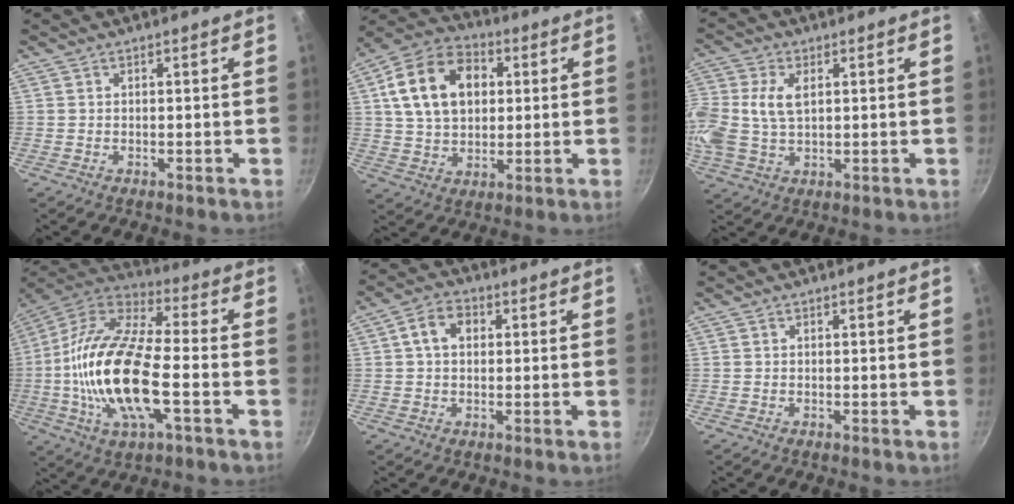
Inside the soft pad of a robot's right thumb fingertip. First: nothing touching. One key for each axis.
{"total": 16.9, "fx": 3.9, "fy": 12.0, "fz": 11.3, "tx": -0.174, "ty": 0.013, "tz": 0.056}
{"total": 12.0, "fx": 2.0, "fy": 7.9, "fz": 8.8, "tx": -0.198, "ty": 0.012, "tz": 0.036}
{"total": 22.2, "fx": -3.7, "fy": 8.8, "fz": 20.0, "tx": -0.392, "ty": 0.027, "tz": -0.086}
{"total": 6.0, "fx": 1.2, "fy": 4.4, "fz": 3.9, "tx": -0.053, "ty": 0.011, "tz": 0.011}
{"total": 0.0}